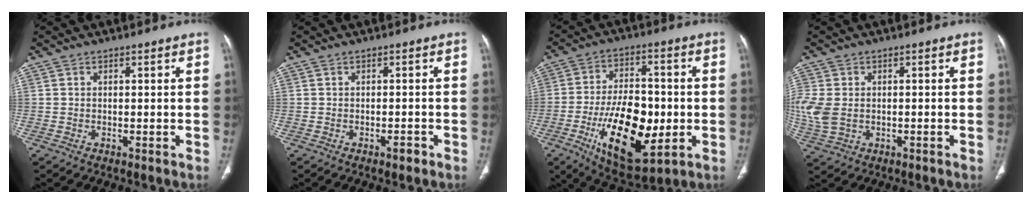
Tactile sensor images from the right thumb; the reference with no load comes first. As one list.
[{"total": 1.3, "force": [-0.8, 0.5, 0.9], "torque": [-0.013, 0.004, -0.010]}, {"total": 19.7, "force": [-4.9, 9.6, 16.5], "torque": [-0.255, 0.008, -0.067]}, {"total": 7.4, "force": [-0.5, 5.2, 5.2], "torque": [-0.138, 0.002, -0.002]}]